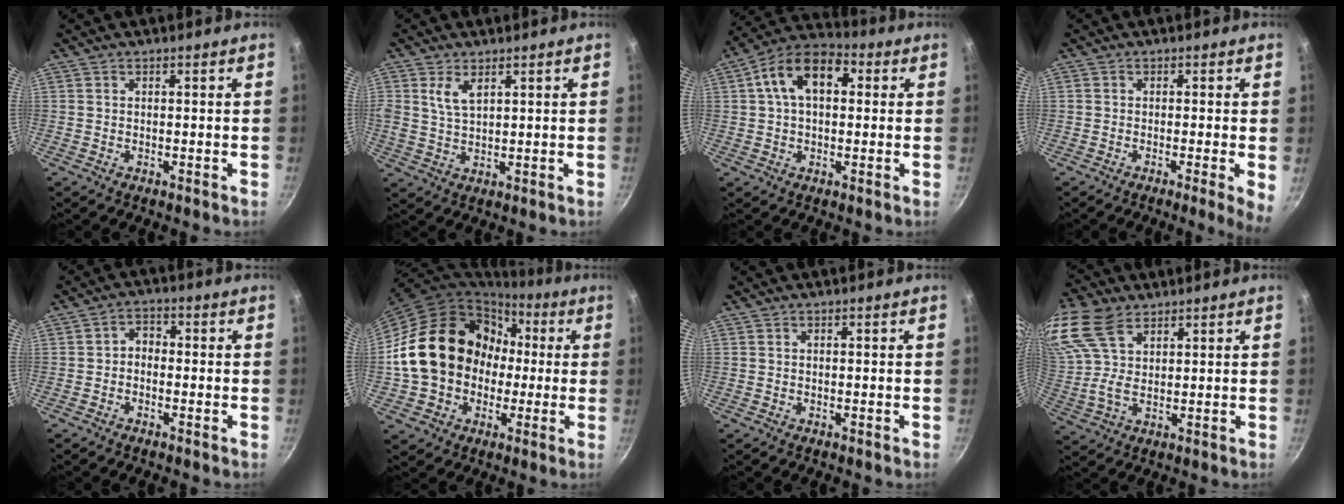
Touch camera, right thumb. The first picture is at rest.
{"total": 4.4, "force": [2.0, 2.2, 3.2], "torque": [-0.057, -0.014, 0.040]}
{"total": 12.3, "force": [2.7, 7.7, 9.2], "torque": [-0.129, 0.030, 0.026]}
{"total": 4.0, "force": [-0.8, 0.4, 3.9], "torque": [-0.054, -0.005, -0.015]}
{"total": 2.7, "force": [-0.9, 2.0, 1.6], "torque": [-0.017, 0.017, -0.024]}
{"total": 20.7, "force": [0.3, 17.2, 11.5], "torque": [-0.169, 0.051, 0.015]}
{"total": 0.0}
{"total": 13.7, "force": [7.8, 7.5, 8.5], "torque": [-0.188, 0.014, 0.156]}